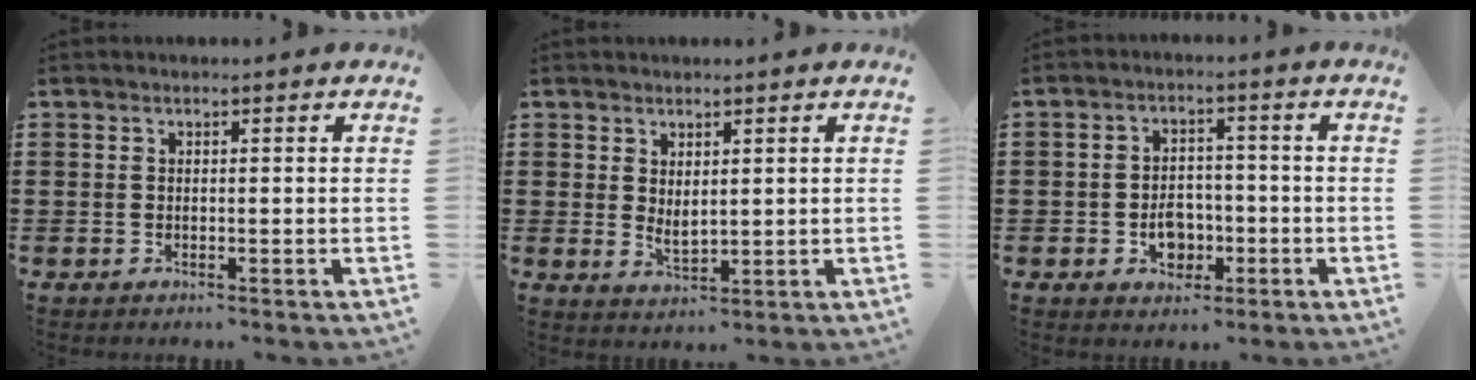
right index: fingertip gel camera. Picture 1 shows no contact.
{"total": 2.1, "force": [1.1, 1.0, 1.5], "torque": [-0.029, 0.000, 0.022]}
{"total": 4.6, "force": [-1.4, 3.4, 2.6], "torque": [-0.036, 0.000, -0.030]}